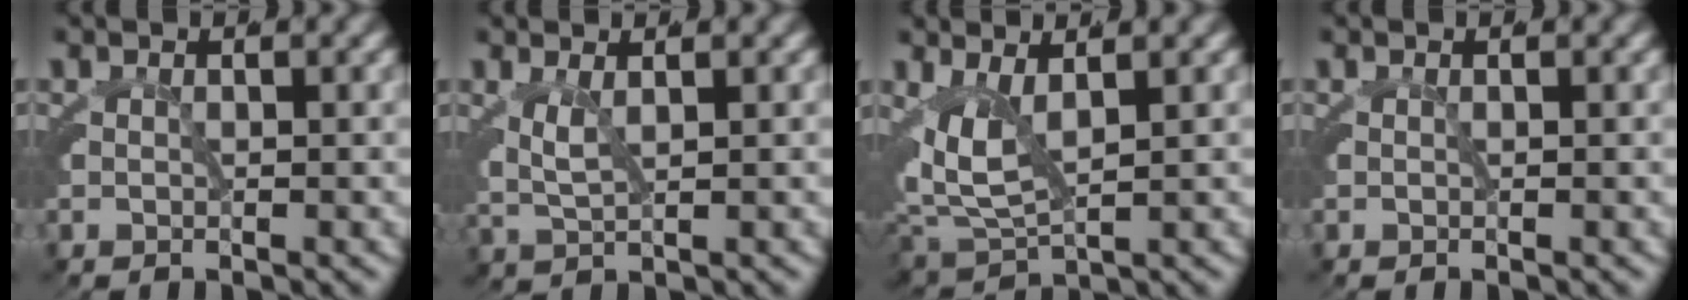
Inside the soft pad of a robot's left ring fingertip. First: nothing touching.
{"total": 2.5, "force": [0.5, 1.6, 1.8], "torque": [-0.053, -0.012, 0.012]}
{"total": 6.2, "force": [0.6, 4.7, 4.0], "torque": [-0.107, -0.024, 0.014]}
{"total": 0.0}